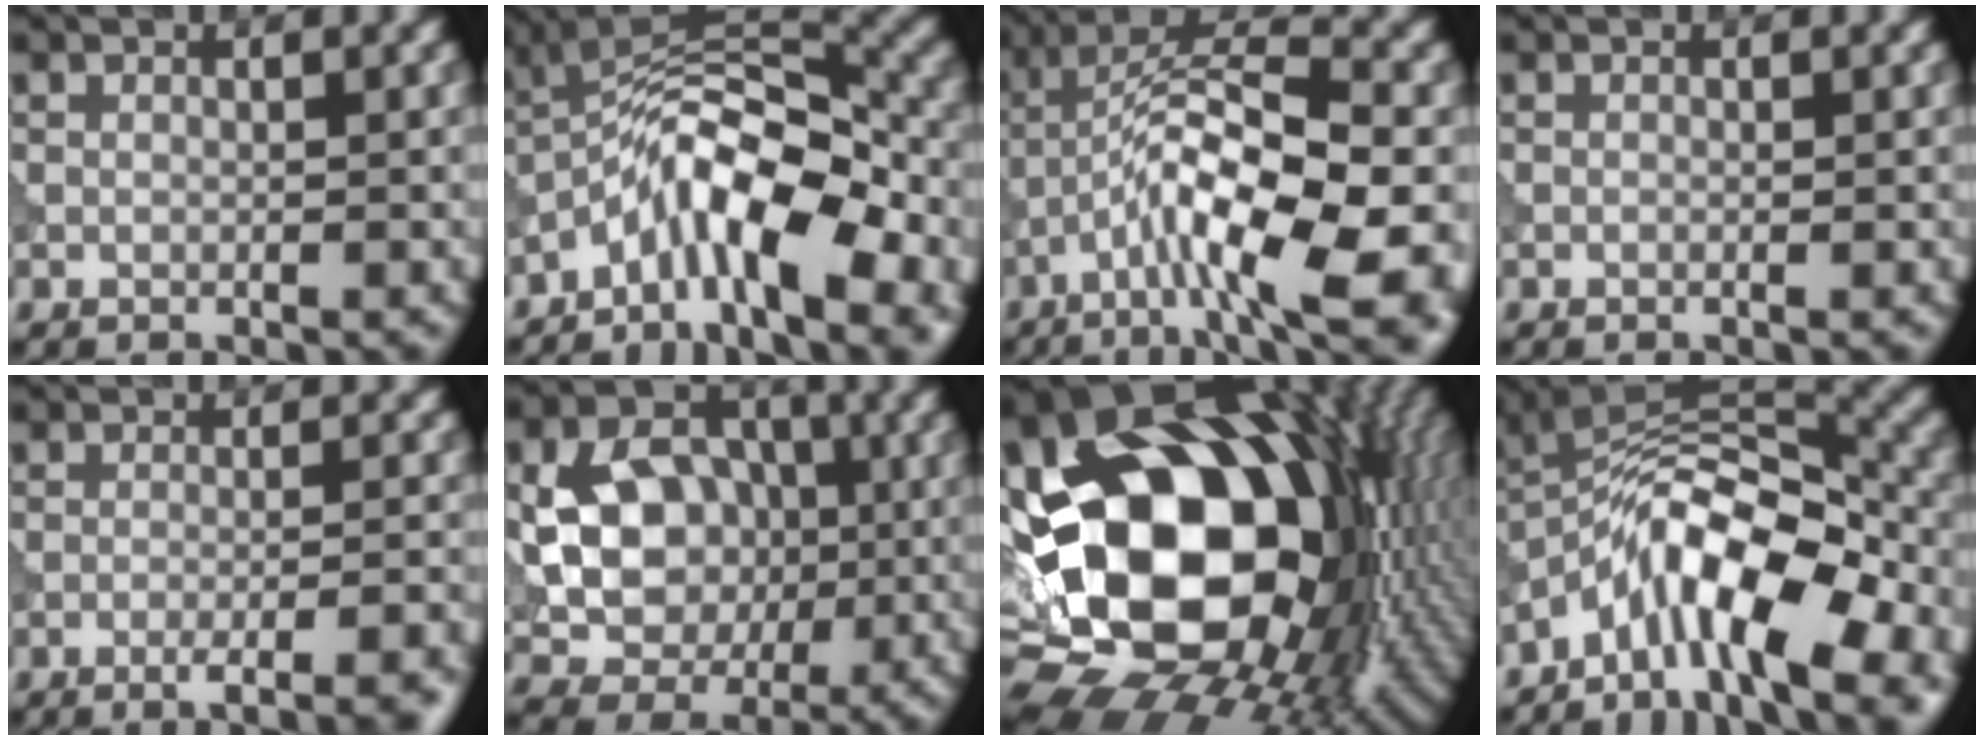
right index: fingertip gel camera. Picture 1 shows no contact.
{"total": 11.0, "force": [-5.8, 3.3, 8.8], "torque": [-0.143, 0.013, -0.100]}
{"total": 12.9, "force": [-5.7, 3.7, 11.0], "torque": [-0.187, 0.005, -0.087]}
{"total": 0.0}
{"total": 5.2, "force": [-2.8, 1.5, 4.2], "torque": [-0.026, 0.014, -0.034]}
{"total": 8.4, "force": [-0.3, 6.5, 5.3], "torque": [-0.095, -0.003, 0.001]}
{"total": 20.4, "force": [-0.3, 14.7, 14.1], "torque": [-0.246, -0.008, 0.016]}
{"total": 12.0, "force": [-6.4, 4.3, 9.2], "torque": [-0.143, 0.010, -0.115]}